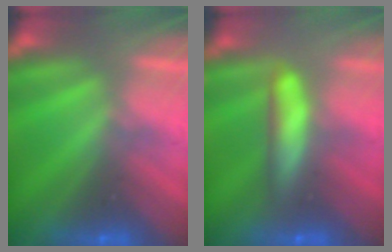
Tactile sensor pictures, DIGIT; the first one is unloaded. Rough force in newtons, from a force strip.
{"total": 10.8}